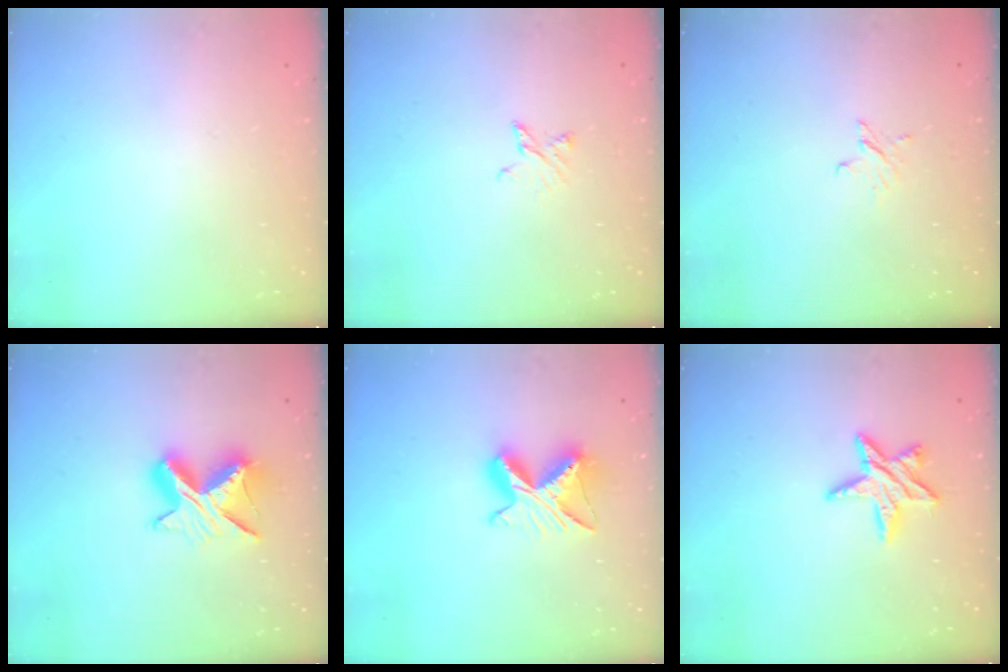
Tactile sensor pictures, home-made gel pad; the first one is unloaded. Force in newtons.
{"total": 3.7, "press": 3.7, "slide": 0.4}
{"total": 2.4, "press": 2.4, "slide": 0.2}
{"total": 12.0, "press": 11.9, "slide": 1.4}
{"total": 10.3, "press": 10.3, "slide": 1.1}
{"total": 9.3, "press": 9.2, "slide": 0.7}